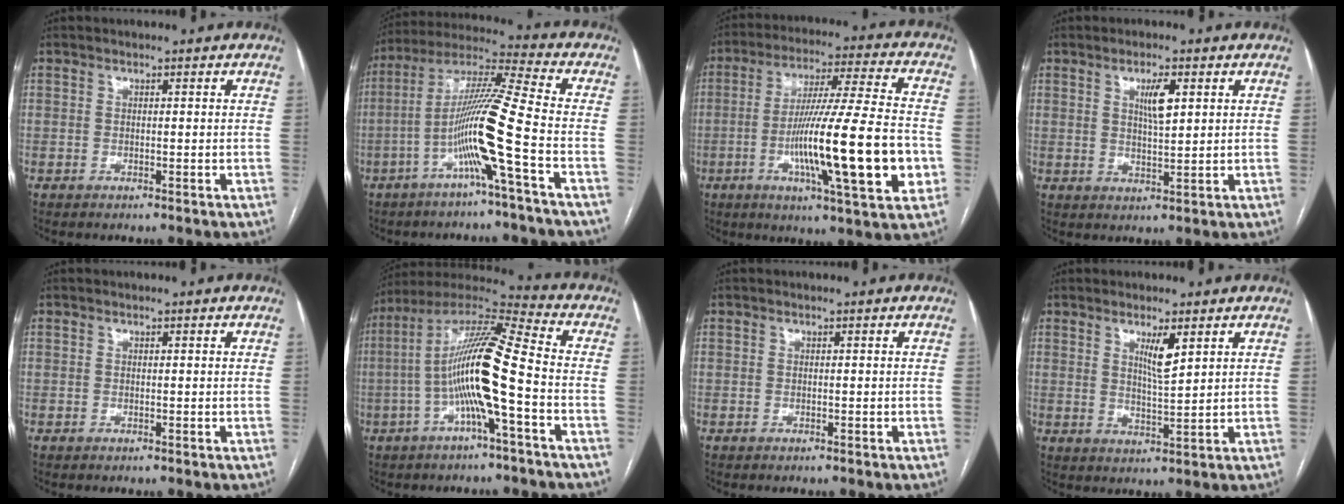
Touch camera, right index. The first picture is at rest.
{"total": 13.0, "force": [-4.5, -1.9, 12.0], "torque": [-0.231, 0.005, -0.092]}
{"total": 20.7, "force": [-4.6, 0.9, 20.2], "torque": [-0.323, -0.012, -0.075]}
{"total": 4.3, "force": [1.7, 0.8, 3.8], "torque": [-0.068, -0.001, 0.031]}
{"total": 0.0}
{"total": 15.1, "force": [-3.0, 0.6, 14.8], "torque": [-0.286, 0.019, -0.065]}
{"total": 0.0}
{"total": 4.3, "force": [2.2, 0.4, 3.7], "torque": [-0.065, -0.009, 0.041]}